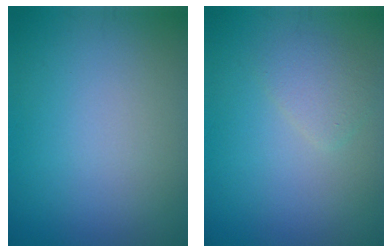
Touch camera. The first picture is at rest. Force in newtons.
{"total": 1.8, "press": 1.8, "slide": 0.2}